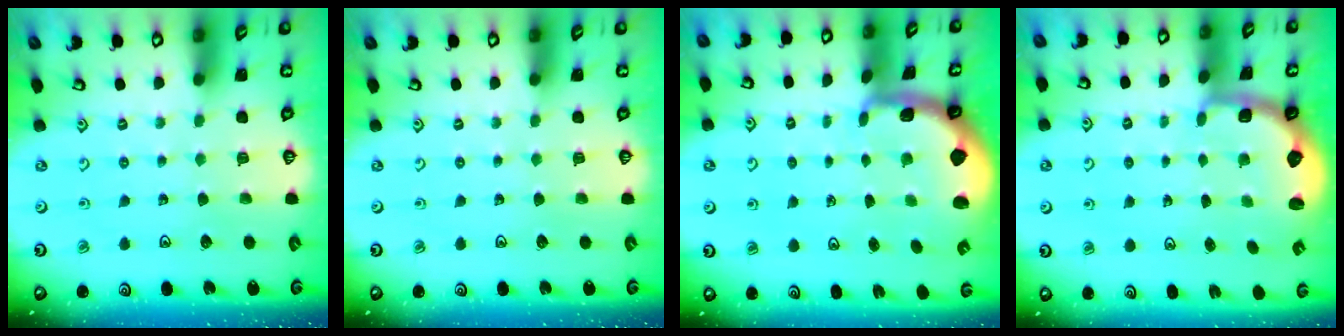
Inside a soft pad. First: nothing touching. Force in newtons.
{"total": 0.0}
{"total": 1.7, "press": 1.7, "slide": 0.3}
{"total": 2.6, "press": 2.1, "slide": 1.7}